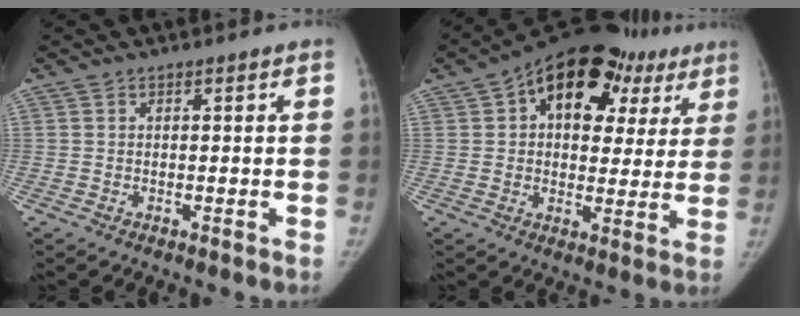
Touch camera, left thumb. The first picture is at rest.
{"total": 21.0, "force": [10.0, 12.8, 13.3], "torque": [-0.136, 0.018, 0.138]}